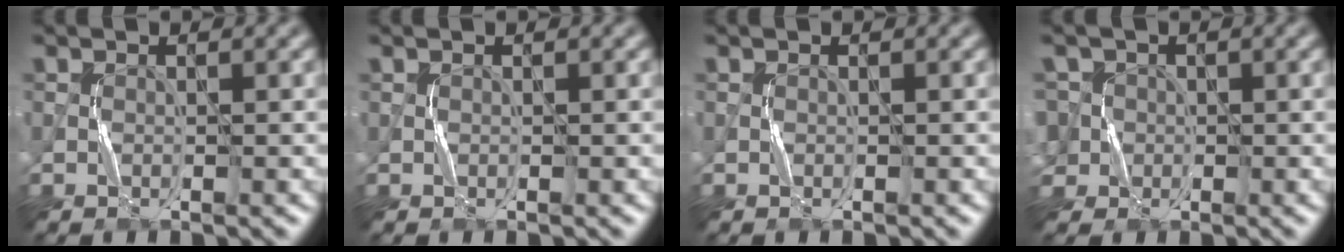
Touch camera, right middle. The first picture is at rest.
{"total": 0.0}
{"total": 0.0}
{"total": 4.8, "force": [0.3, 4.5, 1.6], "torque": [-0.040, 0.030, -0.016]}